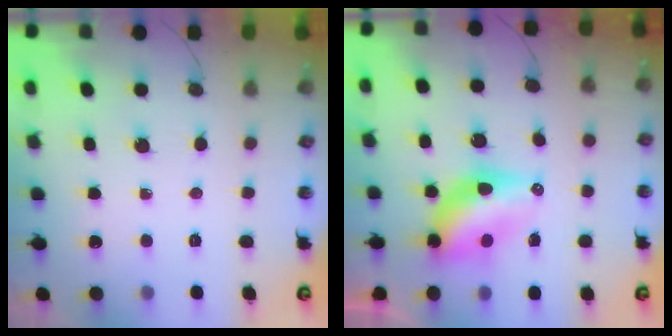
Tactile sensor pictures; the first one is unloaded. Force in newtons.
{"total": 7.3, "press": 7.3, "slide": 0.3}